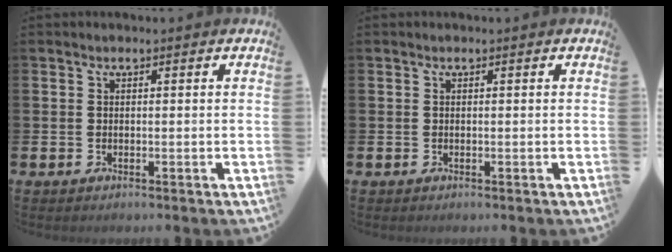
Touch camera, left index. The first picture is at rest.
{"total": 0.0}